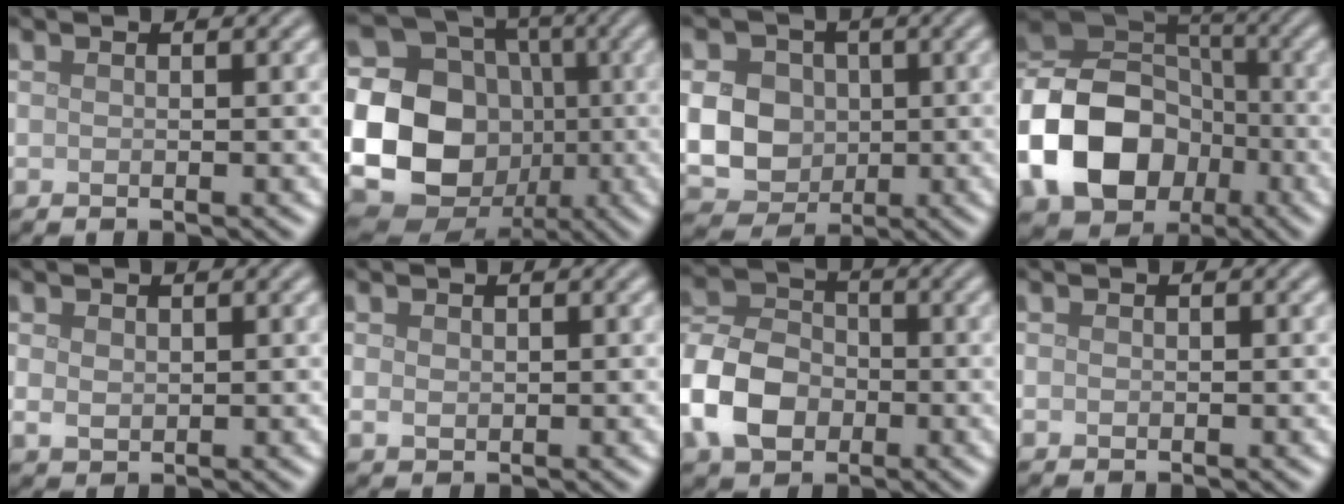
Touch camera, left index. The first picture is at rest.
{"total": 23.2, "force": [-2.7, 21.4, 8.6], "torque": [-0.216, -0.001, -0.097]}
{"total": 9.8, "force": [0.6, 8.6, 4.5], "torque": [-0.082, 0.016, -0.010]}
{"total": 13.4, "force": [-4.3, 10.1, 7.6], "torque": [-0.159, -0.006, -0.091]}
{"total": 1.4, "force": [0.5, 1.0, 0.8], "torque": [-0.017, -0.001, 0.014]}
{"total": 1.0, "force": [0.3, 0.8, 0.5], "torque": [-0.011, -0.001, 0.008]}
{"total": 7.3, "force": [-2.5, 5.4, 4.2], "torque": [-0.086, 0.005, -0.065]}
{"total": 0.0}